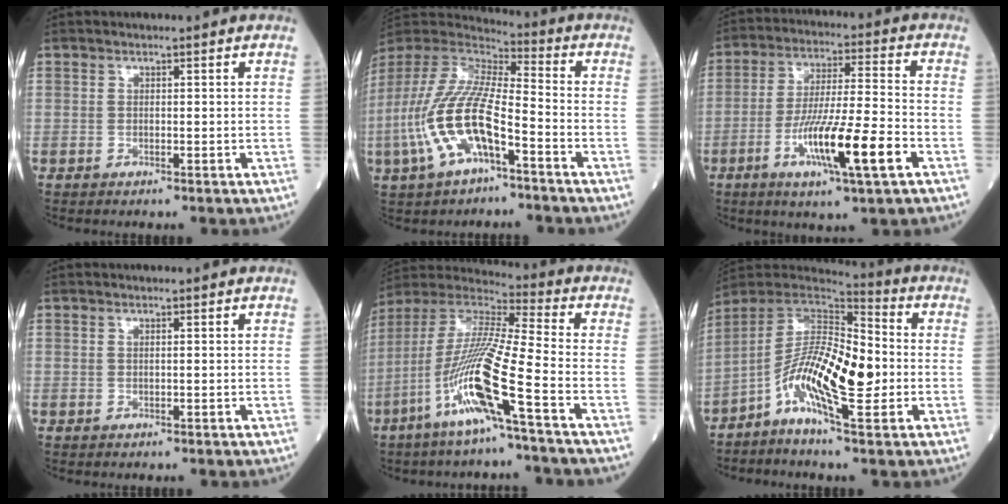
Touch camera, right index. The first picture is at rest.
{"total": 16.0, "force": [-6.1, 4.9, 14.0], "torque": [-0.311, -0.002, -0.113]}
{"total": 13.4, "force": [-5.1, 0.5, 12.3], "torque": [-0.226, -0.013, -0.088]}
{"total": 0.0}
{"total": 15.7, "force": [-6.6, -0.3, 14.3], "torque": [-0.300, -0.015, -0.132]}
{"total": 14.0, "force": [-3.2, 3.1, 13.2], "torque": [-0.246, 0.011, -0.063]}